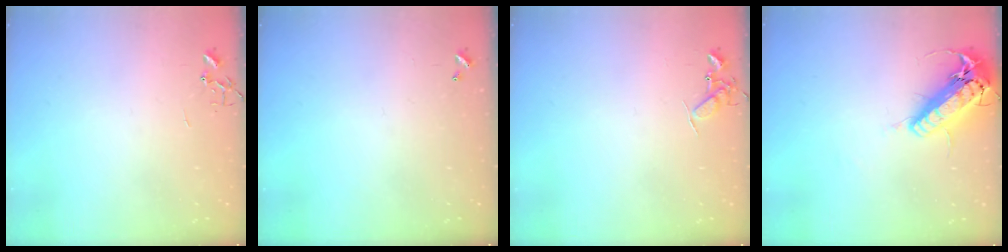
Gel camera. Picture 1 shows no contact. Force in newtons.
{"total": 0.0}
{"total": 7.2, "press": 7.2, "slide": 0.9}
{"total": 18.2, "press": 17.8, "slide": 3.8}